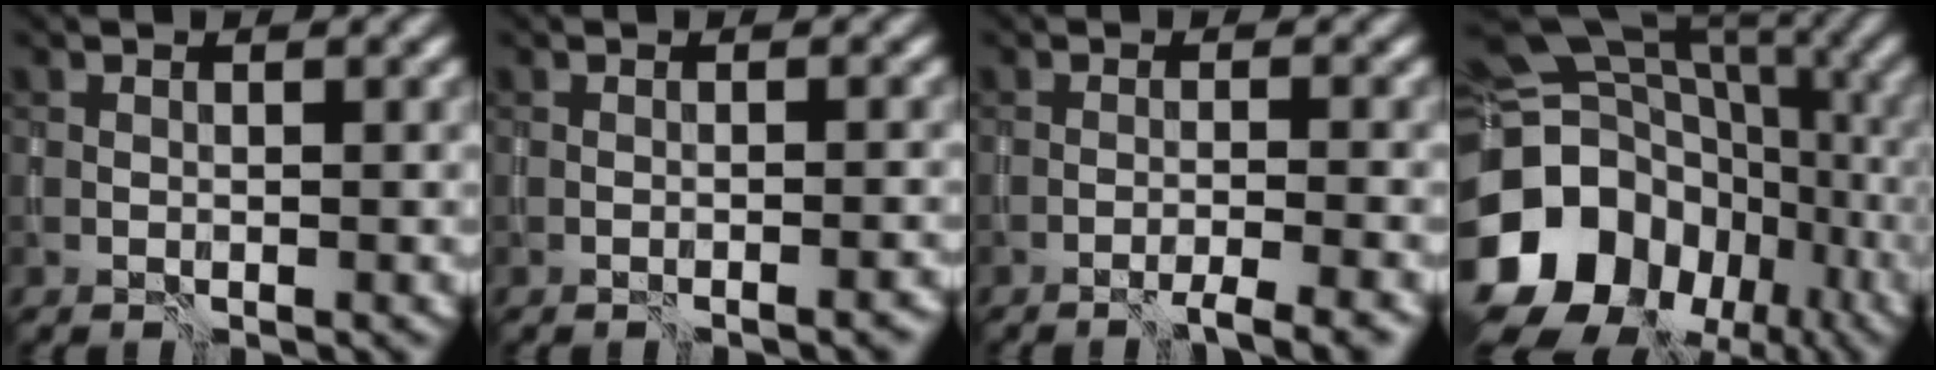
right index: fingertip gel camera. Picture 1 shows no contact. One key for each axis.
{"total": 1.1, "fx": -0.7, "fy": 0.1, "fz": 0.8, "tx": -0.005, "ty": -0.003, "tz": -0.012}
{"total": 3.0, "fx": -2.2, "fy": 0.2, "fz": 1.9, "tx": -0.015, "ty": 0.003, "tz": -0.046}
{"total": 22.1, "fx": -7.7, "fy": 18.9, "fz": 8.3, "tx": -0.161, "ty": -0.031, "tz": -0.149}